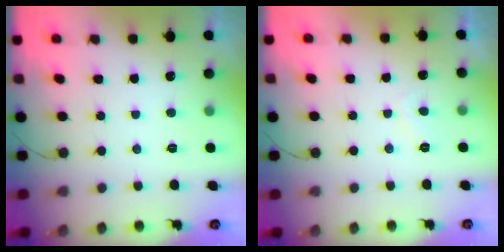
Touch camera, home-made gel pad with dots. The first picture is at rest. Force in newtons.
{"total": 1.4, "press": 1.3, "slide": 0.6}